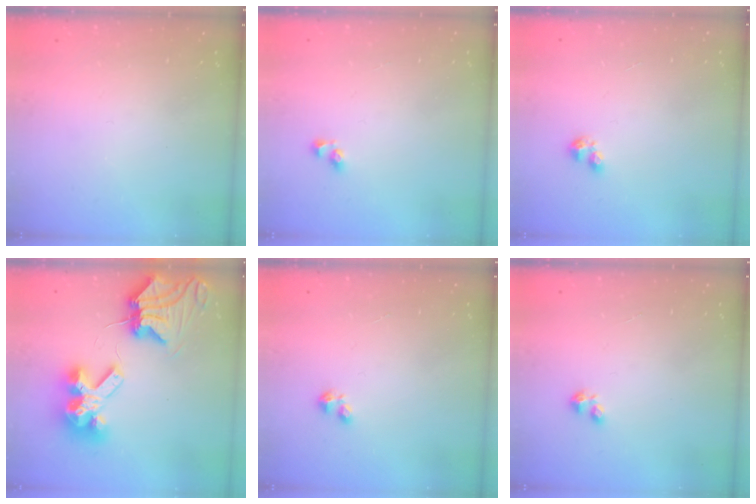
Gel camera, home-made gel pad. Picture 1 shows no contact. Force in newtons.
{"total": 4.0, "press": 3.7, "slide": 1.6}
{"total": 2.8, "press": 2.8, "slide": 0.5}
{"total": 14.5, "press": 14.4, "slide": 1.7}
{"total": 2.2, "press": 2.2, "slide": 0.4}
{"total": 1.5, "press": 1.5, "slide": 0.3}